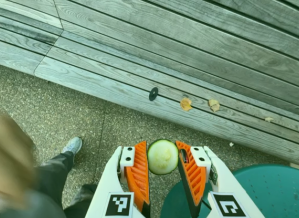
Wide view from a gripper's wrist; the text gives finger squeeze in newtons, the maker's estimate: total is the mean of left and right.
{"total": 7.8, "left": 7.8, "right": 7.7}